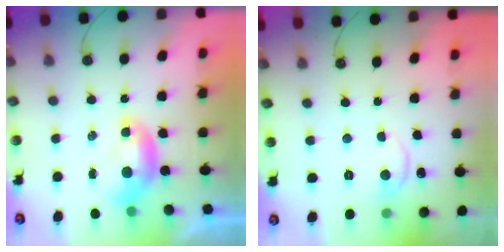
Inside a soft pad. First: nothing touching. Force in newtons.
{"total": 1.9, "press": 1.7, "slide": 0.7}